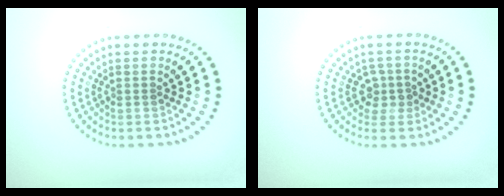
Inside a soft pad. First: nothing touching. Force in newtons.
{"total": 1.6, "press": 1.3, "slide": 0.9}